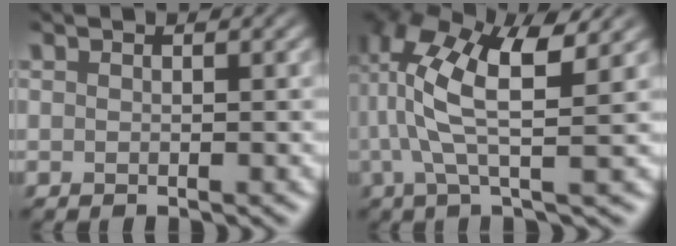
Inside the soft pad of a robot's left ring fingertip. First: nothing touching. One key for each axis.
{"total": 8.7, "fx": 2.6, "fy": 2.4, "fz": 8.0, "tx": -0.163, "ty": 0.020, "tz": 0.045}